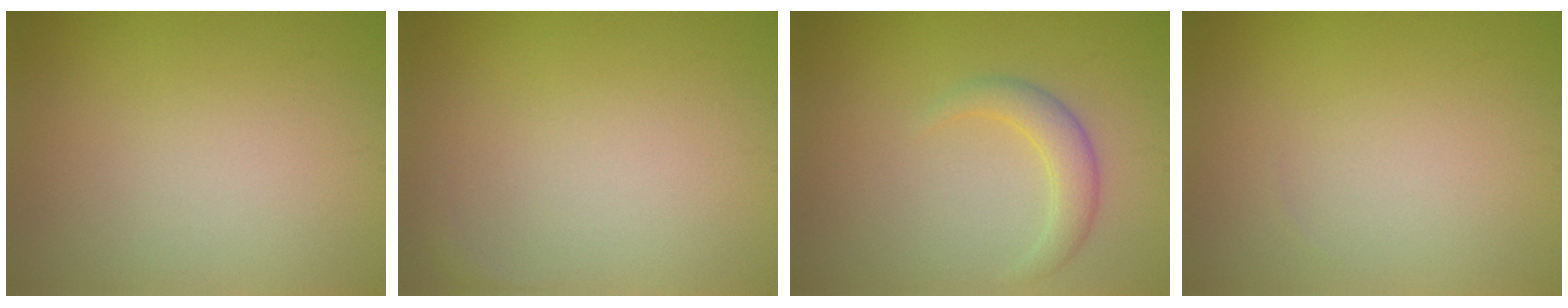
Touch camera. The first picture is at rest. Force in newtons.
{"total": 0.6, "press": 0.6, "slide": 0.1}
{"total": 2.4, "press": 2.4, "slide": 0.2}
{"total": 0.0}